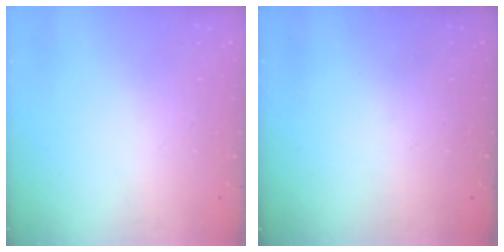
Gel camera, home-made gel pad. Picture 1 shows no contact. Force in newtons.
{"total": 0.0}